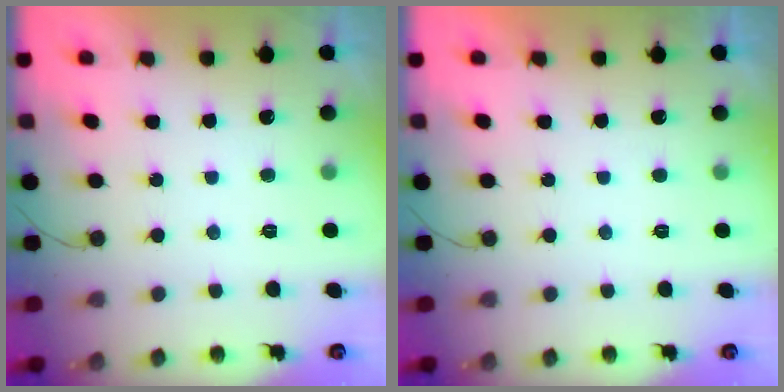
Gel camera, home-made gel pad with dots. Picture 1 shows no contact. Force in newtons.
{"total": 0.0}